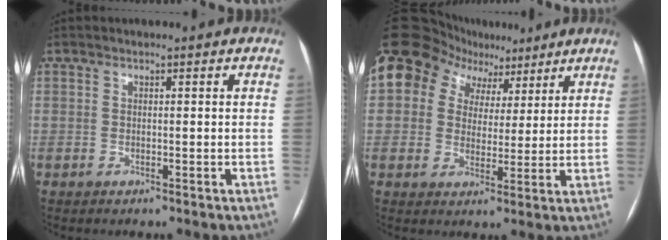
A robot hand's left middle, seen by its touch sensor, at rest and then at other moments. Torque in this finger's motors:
{"motor_torque": [2.05, -0.09, 1.05, 0.21]}